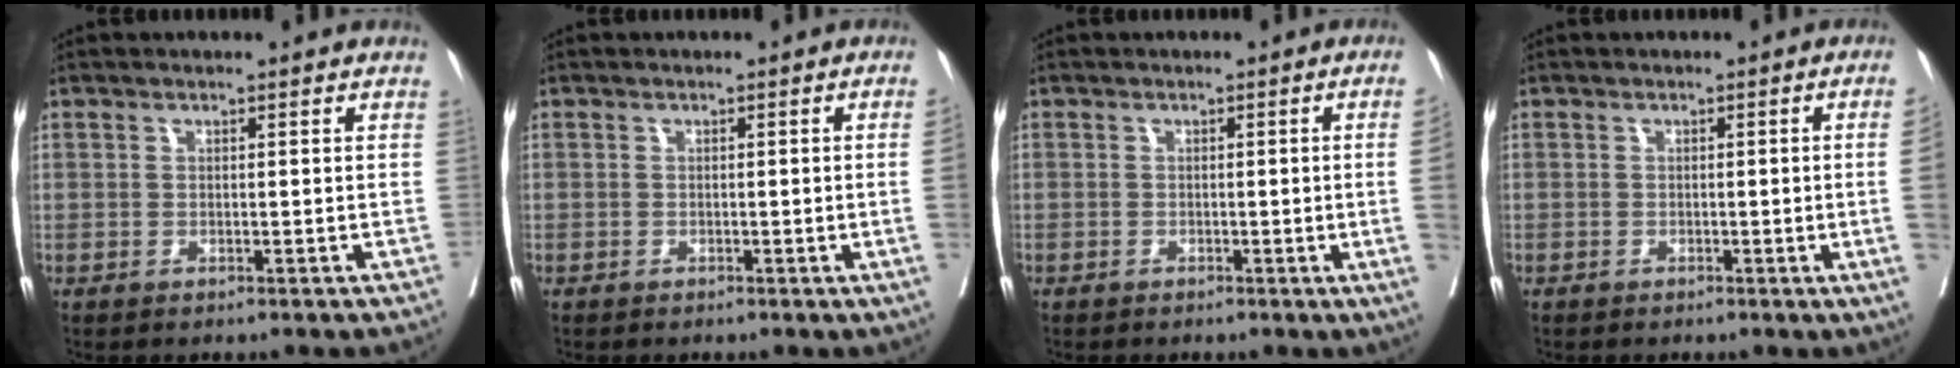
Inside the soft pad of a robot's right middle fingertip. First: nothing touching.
{"total": 1.9, "force": [-0.3, -0.7, 1.7], "torque": [-0.021, -0.003, -0.003]}
{"total": 4.0, "force": [-0.6, -1.7, 3.5], "torque": [-0.043, -0.008, -0.009]}
{"total": 3.8, "force": [-0.6, -1.5, 3.4], "torque": [-0.043, -0.008, -0.007]}